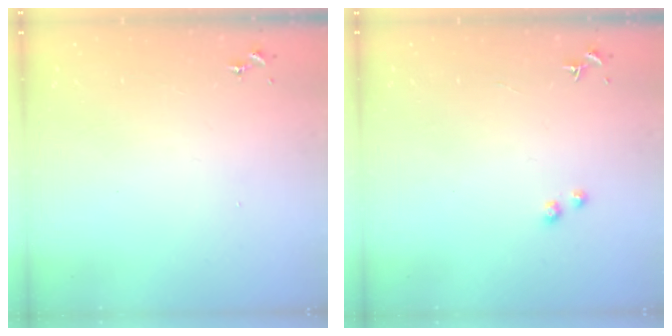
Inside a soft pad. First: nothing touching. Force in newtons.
{"total": 1.7, "press": 1.6, "slide": 0.1}